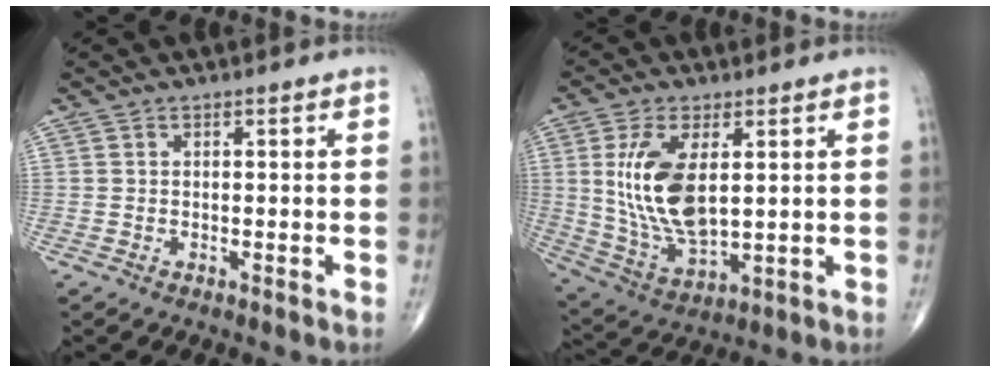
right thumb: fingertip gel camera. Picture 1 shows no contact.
{"total": 14.4, "force": [2.6, 7.0, 12.3], "torque": [-0.242, -0.019, 0.065]}